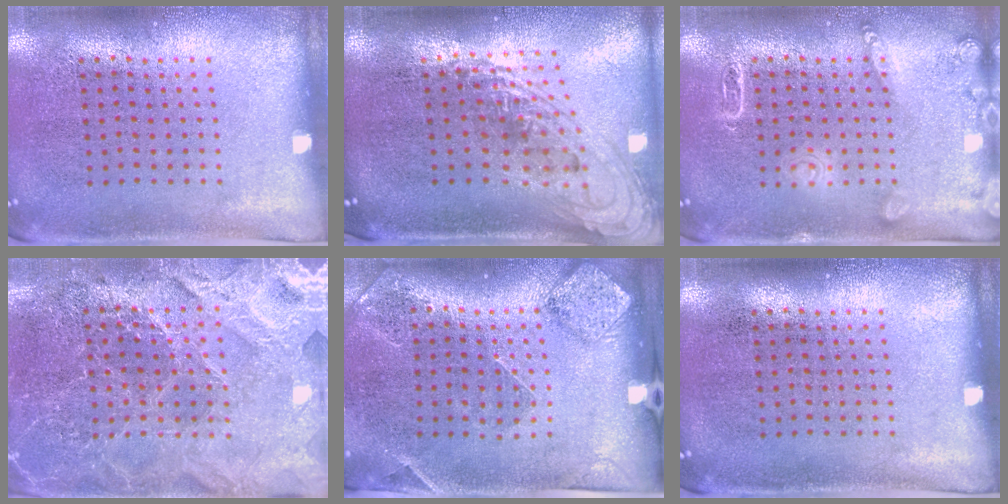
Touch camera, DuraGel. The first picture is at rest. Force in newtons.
{"total": 1.8, "press": 1.3, "slide": 1.2}
{"total": 2.3, "press": 2.2, "slide": 0.3}
{"total": 4.3, "press": 4.1, "slide": 1.4}
{"total": 1.5, "press": 1.4, "slide": 0.6}
{"total": 0.0}